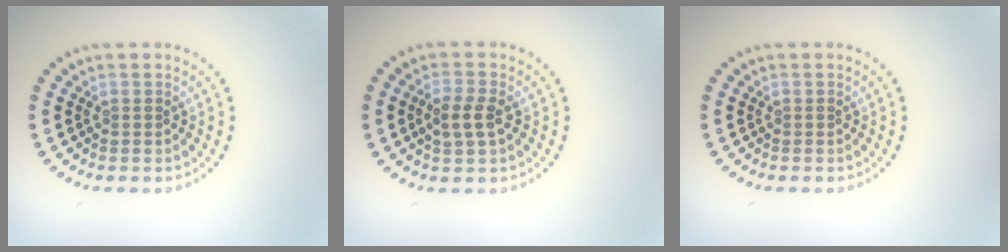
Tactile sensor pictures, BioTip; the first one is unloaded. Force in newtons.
{"total": 2.3, "press": 2.3, "slide": 0.5}
{"total": 0.0}